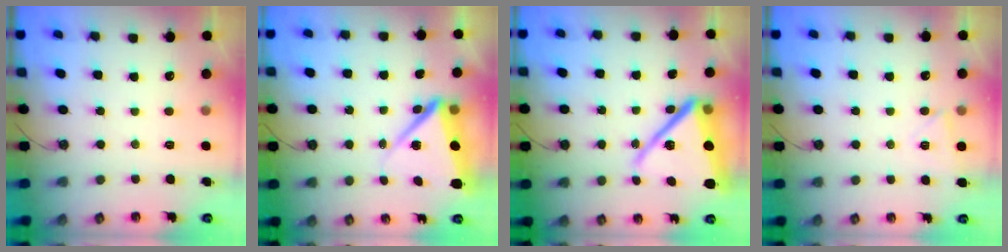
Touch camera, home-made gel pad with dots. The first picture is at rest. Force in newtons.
{"total": 9.5, "press": 9.3, "slide": 1.6}
{"total": 19.6, "press": 19.5, "slide": 1.4}
{"total": 4.2, "press": 3.5, "slide": 2.4}